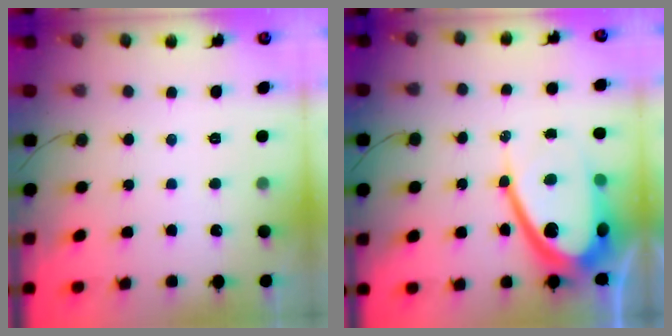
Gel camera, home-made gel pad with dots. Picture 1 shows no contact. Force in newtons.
{"total": 17.9, "press": 17.8, "slide": 1.1}